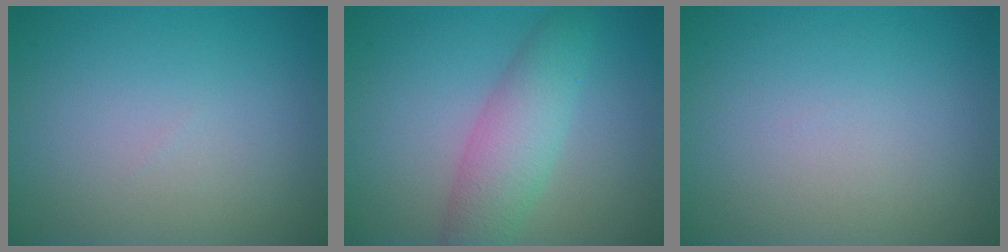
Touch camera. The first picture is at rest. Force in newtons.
{"total": 4.5, "press": 4.5, "slide": 0.0}
{"total": 0.0}